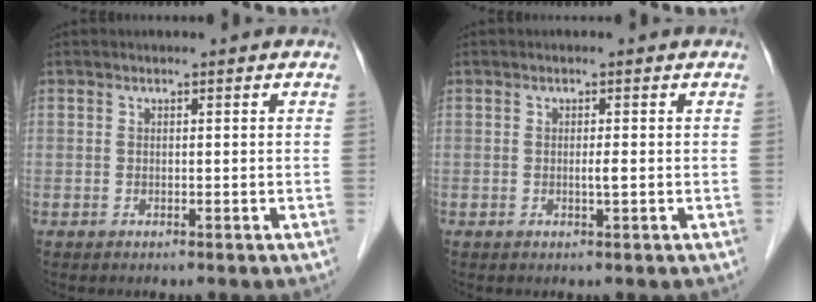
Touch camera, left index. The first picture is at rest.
{"total": 1.1, "force": [-0.1, -0.1, 1.1], "torque": [-0.023, -0.002, -0.002]}